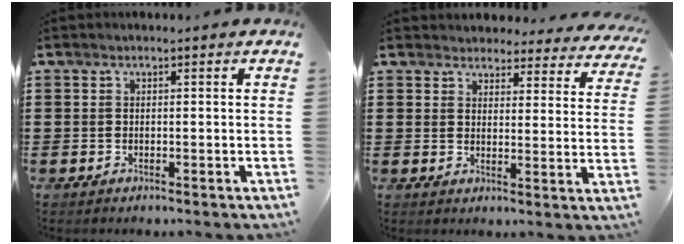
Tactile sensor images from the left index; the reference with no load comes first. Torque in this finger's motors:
{"motor_torque": [2.14, 0.00, 0.38, 0.05]}